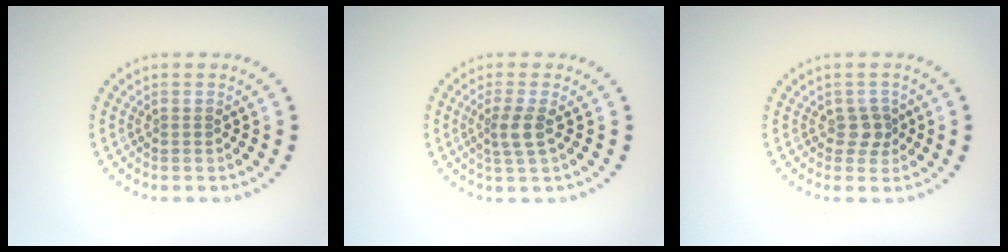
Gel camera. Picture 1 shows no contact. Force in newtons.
{"total": 2.2, "press": 1.8, "slide": 1.4}
{"total": 1.7, "press": 1.4, "slide": 1.0}